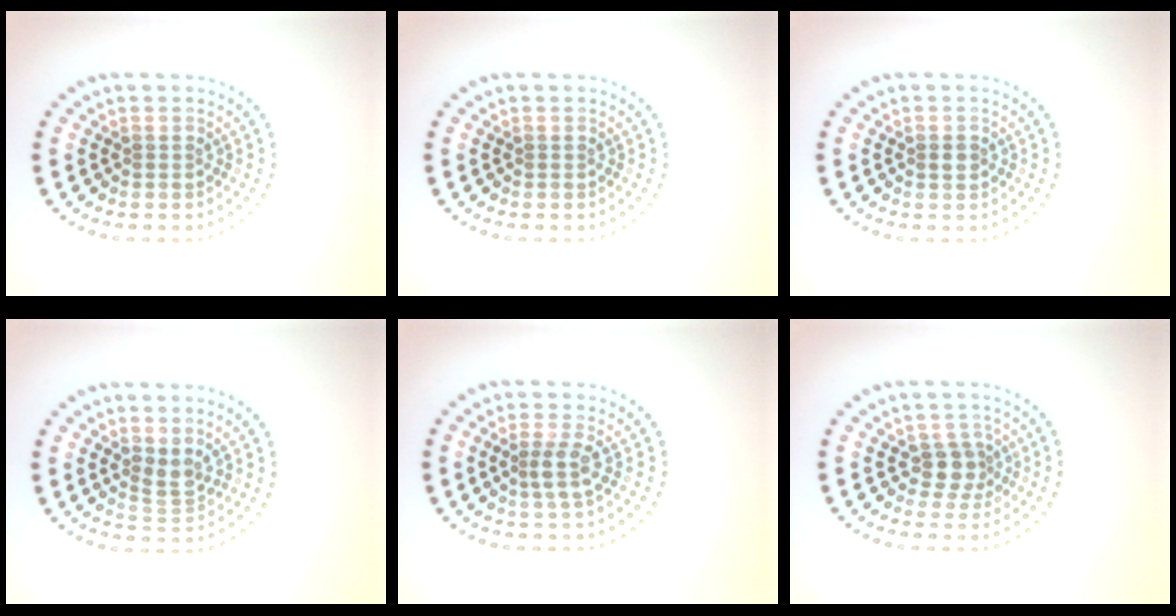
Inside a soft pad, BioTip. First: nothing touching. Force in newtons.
{"total": 0.0}
{"total": 1.1, "press": 1.1, "slide": 0.1}
{"total": 1.9, "press": 1.5, "slide": 1.0}
{"total": 2.1, "press": 1.7, "slide": 1.3}
{"total": 2.4, "press": 1.9, "slide": 1.4}